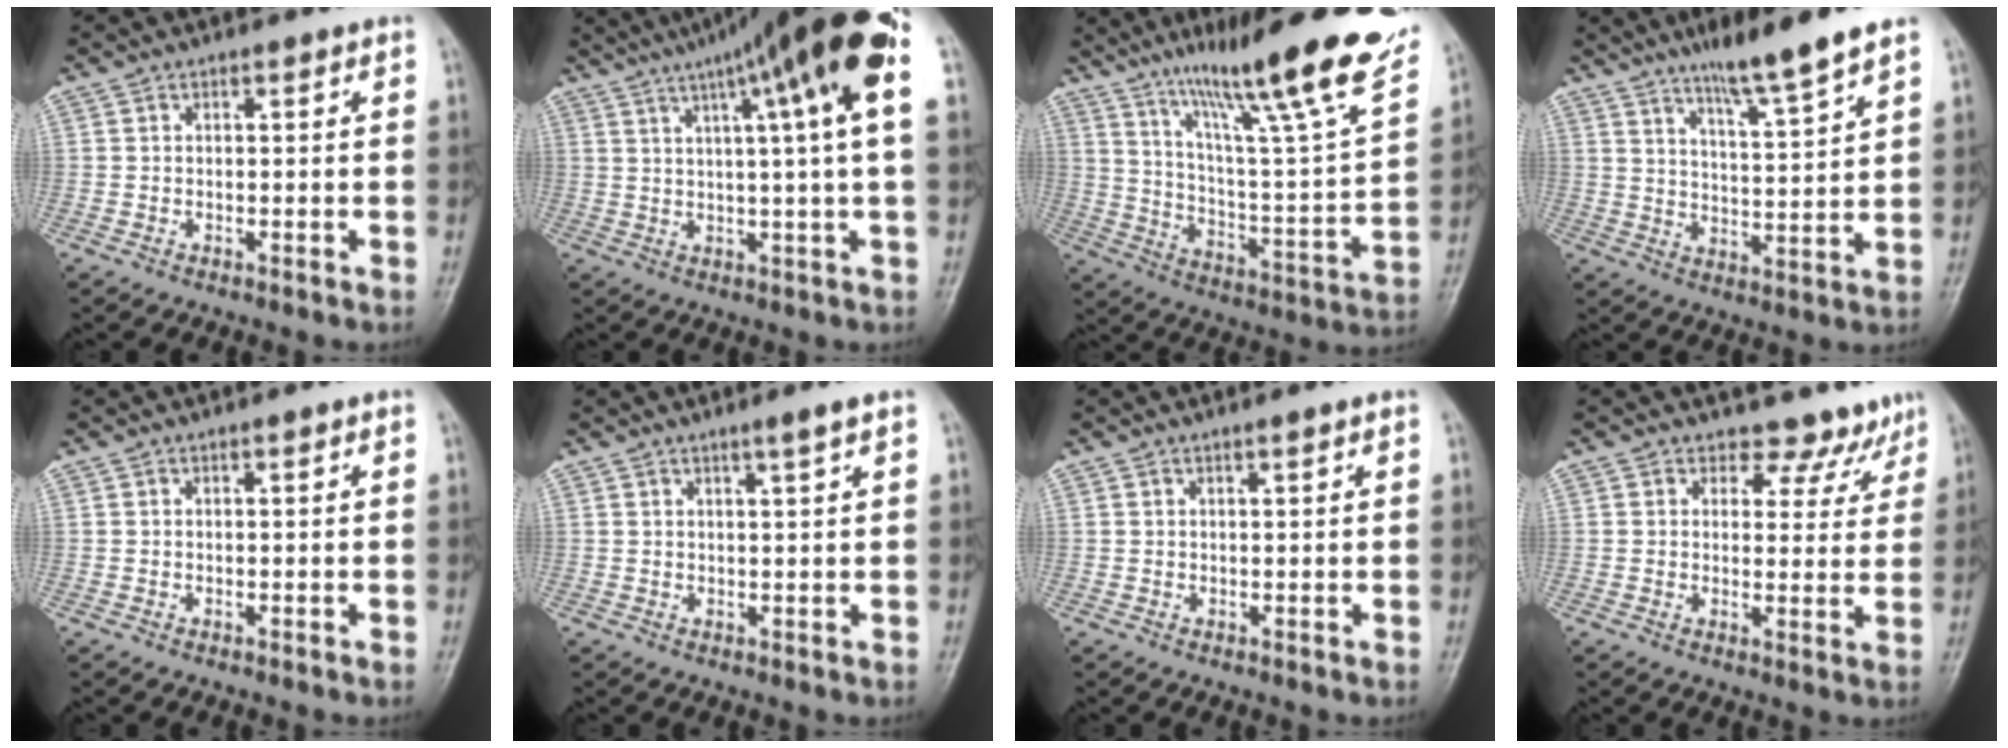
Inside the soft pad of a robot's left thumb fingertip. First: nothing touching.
{"total": 19.2, "force": [8.1, 1.5, 17.4], "torque": [-0.268, 0.022, 0.115]}
{"total": 26.1, "force": [17.3, 2.9, 19.4], "torque": [-0.277, -0.056, 0.272]}
{"total": 10.4, "force": [7.6, 0.2, 7.1], "torque": [-0.114, -0.046, 0.132]}
{"total": 0.0}
{"total": 2.0, "force": [1.3, -0.4, 1.5], "torque": [-0.027, -0.012, 0.025]}
{"total": 0.8, "force": [0.5, -0.1, 0.5], "torque": [-0.012, -0.004, 0.011]}
{"total": 6.4, "force": [5.3, 3.6, 0.1], "torque": [0.036, -0.035, 0.049]}